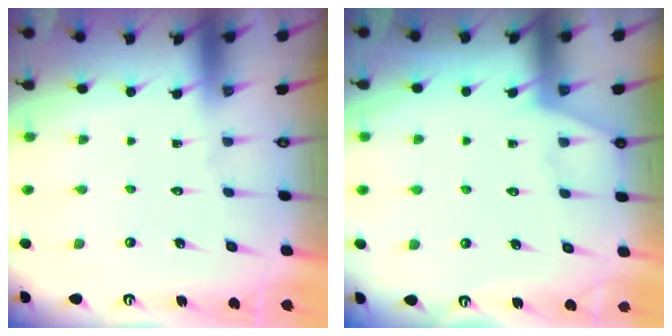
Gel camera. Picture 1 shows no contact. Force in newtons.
{"total": 5.7, "press": 5.7, "slide": 0.7}